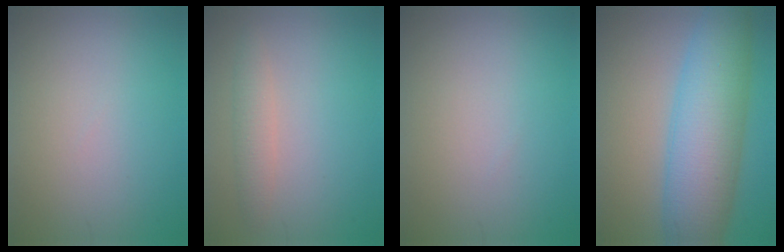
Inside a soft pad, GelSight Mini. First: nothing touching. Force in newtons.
{"total": 1.9, "press": 1.9, "slide": 0.0}
{"total": 0.0}
{"total": 9.5, "press": 9.5, "slide": 0.2}